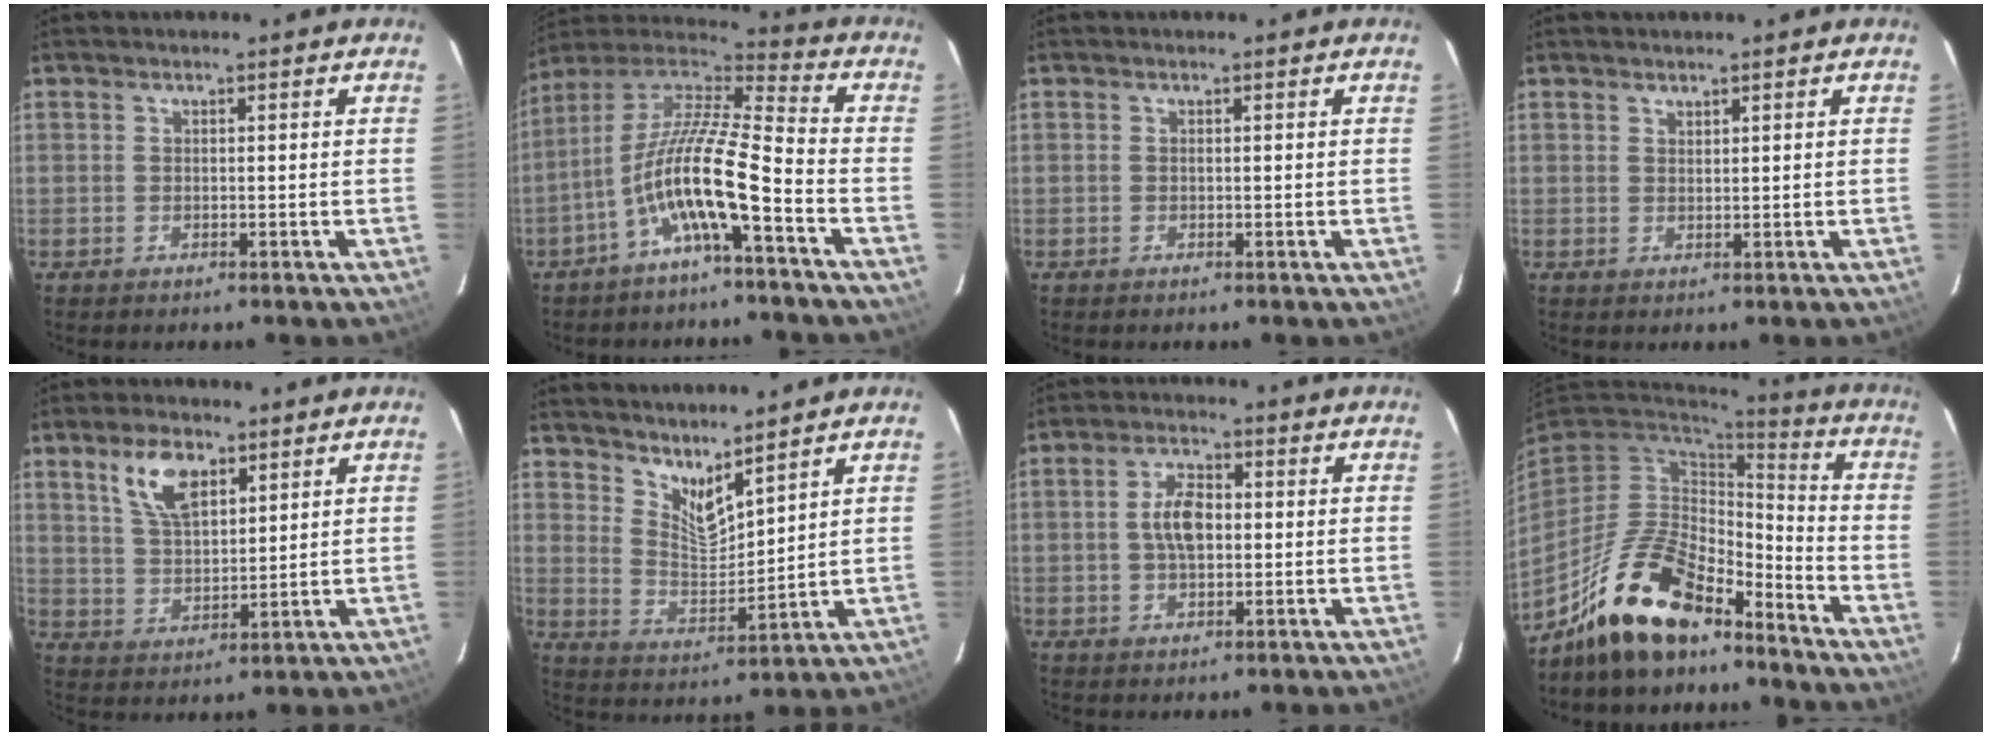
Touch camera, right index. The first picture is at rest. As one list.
[{"total": 13.8, "force": [-5.9, 1.6, 12.4], "torque": [-0.232, 0.000, -0.115]}, {"total": 0.0}, {"total": 0.9, "force": [0.9, 0.3, 0.1], "torque": [-0.004, 0.002, 0.017]}, {"total": 8.7, "force": [4.8, 4.1, 5.9], "torque": [-0.113, 0.013, 0.096]}, {"total": 7.6, "force": [6.5, 1.5, 3.8], "torque": [-0.065, -0.014, 0.123]}, {"total": 6.0, "force": [0.1, 3.3, 5.0], "torque": [-0.096, 0.012, 0.004]}, {"total": 16.4, "force": [-12.2, 6.2, 9.1], "torque": [-0.198, 0.000, -0.220]}]